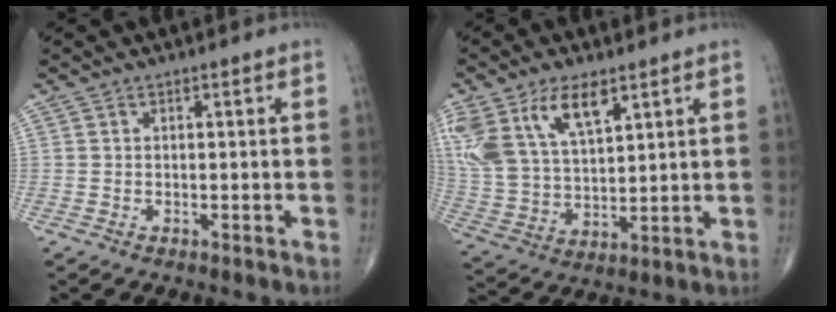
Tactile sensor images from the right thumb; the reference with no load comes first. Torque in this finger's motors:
{"motor_torque": [0.21, 0.64, 1.47, 1.14, 0.18]}